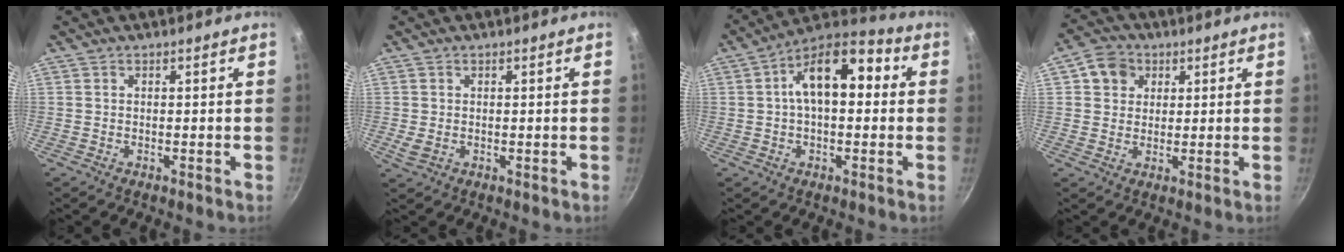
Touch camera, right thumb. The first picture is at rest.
{"total": 2.2, "force": [0.0, 1.6, 1.5], "torque": [-0.029, -0.002, 0.006]}
{"total": 14.6, "force": [2.2, 8.3, 11.8], "torque": [-0.155, 0.036, 0.017]}
{"total": 6.2, "force": [2.3, 5.3, 2.2], "torque": [-0.006, 0.004, 0.033]}